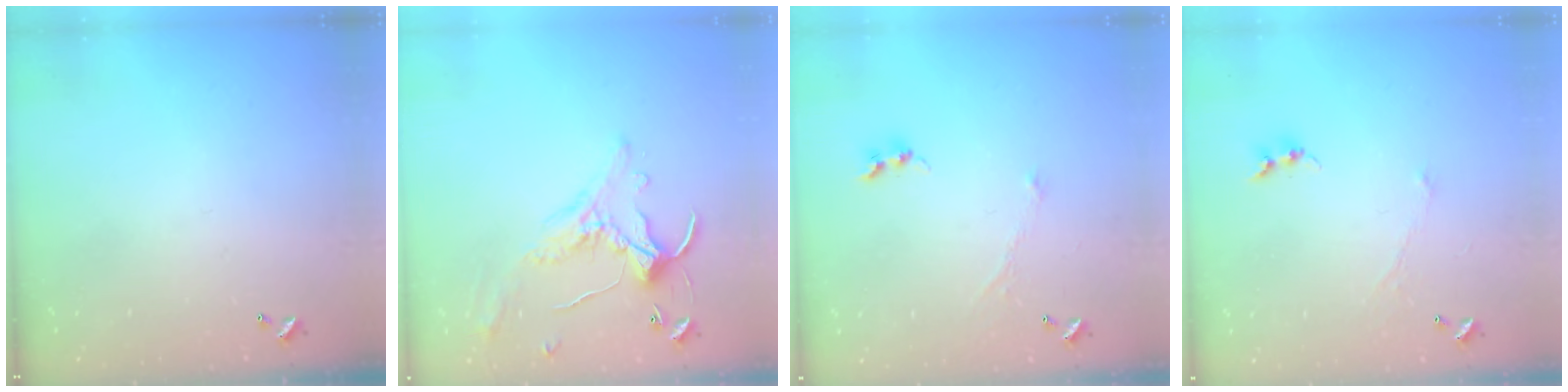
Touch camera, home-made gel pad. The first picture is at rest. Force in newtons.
{"total": 0.9, "press": 0.1, "slide": 0.9}
{"total": 1.2, "press": 1.2, "slide": 0.1}
{"total": 0.0}